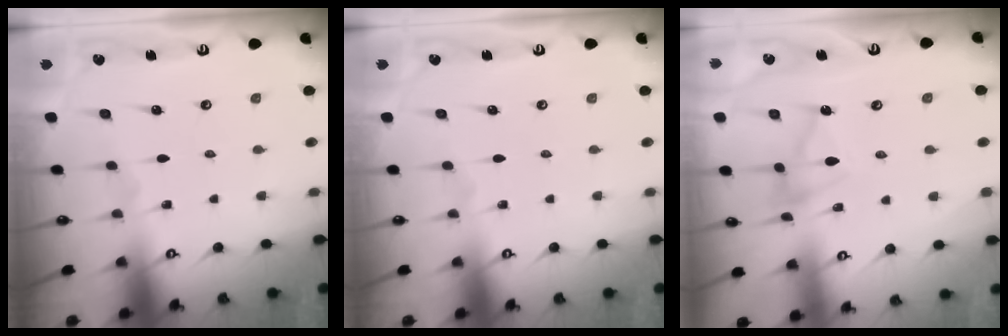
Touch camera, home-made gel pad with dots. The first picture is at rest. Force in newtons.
{"total": 0.0}
{"total": 10.3, "press": 10.3, "slide": 0.8}